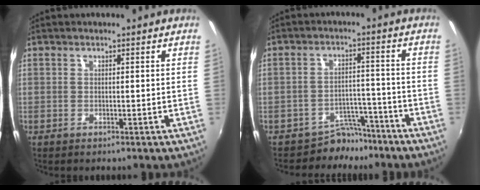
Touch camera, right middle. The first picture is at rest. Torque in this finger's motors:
{"motor_torque": [-0.39, -0.33, -0.08, -0.02]}